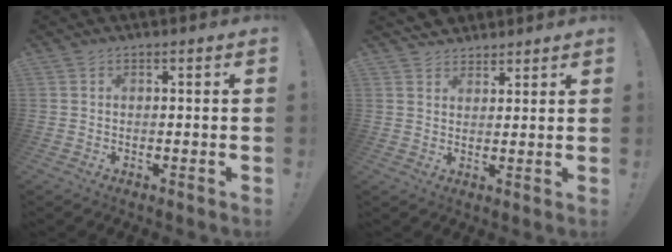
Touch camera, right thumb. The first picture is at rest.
{"total": 3.9, "force": [3.3, 2.1, -0.1], "torque": [0.004, -0.023, 0.061]}